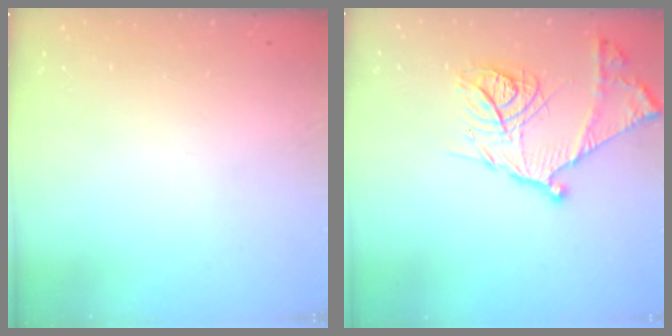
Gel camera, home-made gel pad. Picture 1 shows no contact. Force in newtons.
{"total": 18.1, "press": 18.0, "slide": 1.6}